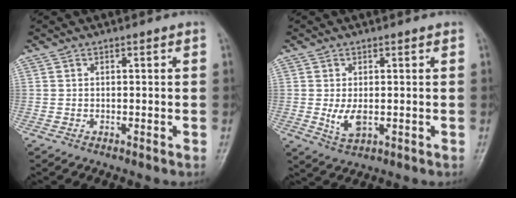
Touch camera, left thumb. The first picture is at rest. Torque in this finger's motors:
{"motor_torque": [0.12, 0.12, 0.24, -0.04, 0.08]}